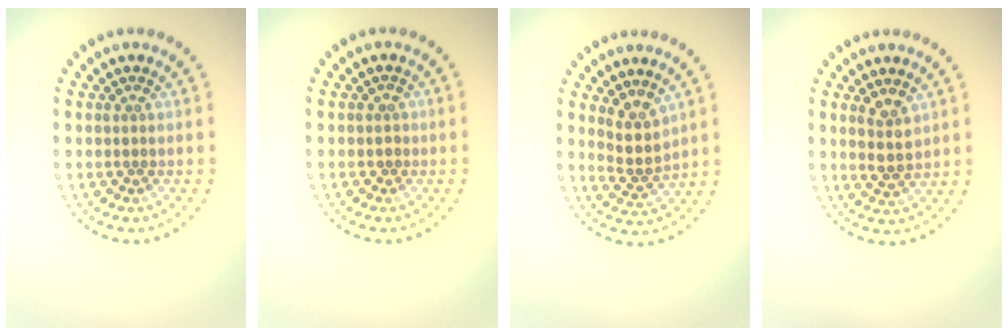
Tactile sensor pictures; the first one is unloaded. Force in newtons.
{"total": 0.7, "press": 0.3, "slide": 0.6}
{"total": 2.6, "press": 2.0, "slide": 1.7}
{"total": 2.4, "press": 2.2, "slide": 0.8}